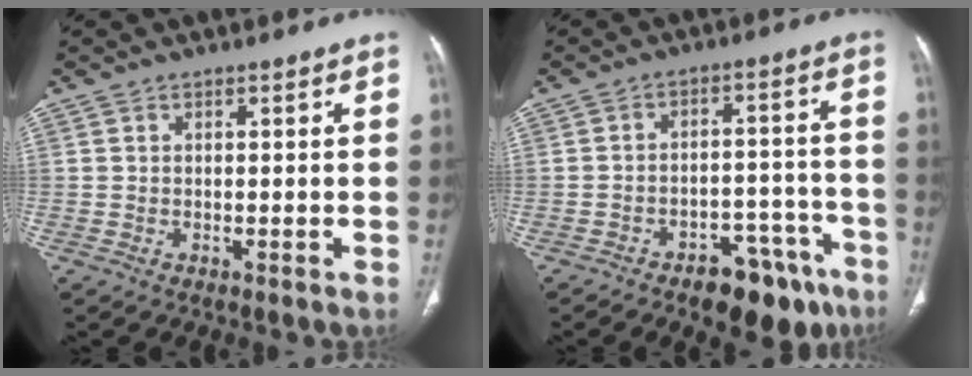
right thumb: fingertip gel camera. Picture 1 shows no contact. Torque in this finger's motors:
{"motor_torque": [1.27, 1.36, 0.21, -0.34, 0.19]}